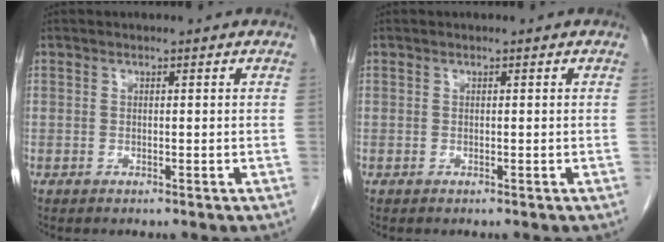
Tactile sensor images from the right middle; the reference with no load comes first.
{"total": 0.0}